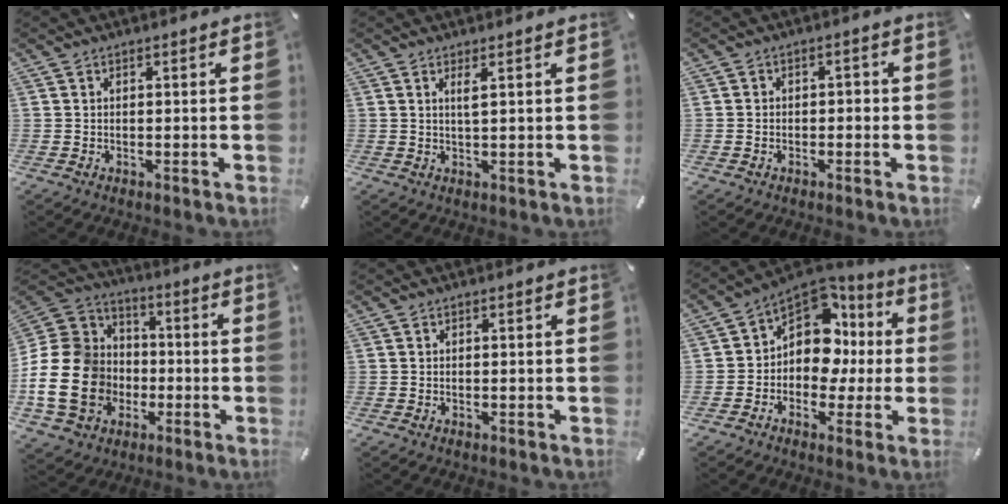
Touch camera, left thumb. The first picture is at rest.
{"total": 1.8, "force": [0.9, 0.0, 1.5], "torque": [-0.035, -0.001, 0.015]}
{"total": 1.7, "force": [-0.9, 1.3, 0.5], "torque": [-0.012, 0.009, -0.021]}
{"total": 21.1, "force": [-5.2, 17.6, 10.3], "torque": [-0.222, 0.028, -0.086]}
{"total": 0.0}
{"total": 13.2, "force": [2.6, 10.1, 8.0], "torque": [-0.141, -0.022, 0.046]}